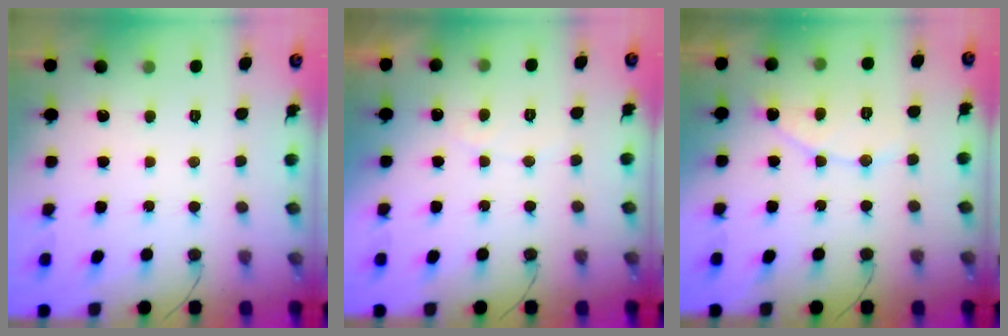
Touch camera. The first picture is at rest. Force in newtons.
{"total": 3.3, "press": 3.3, "slide": 0.2}
{"total": 6.9, "press": 6.9, "slide": 0.3}